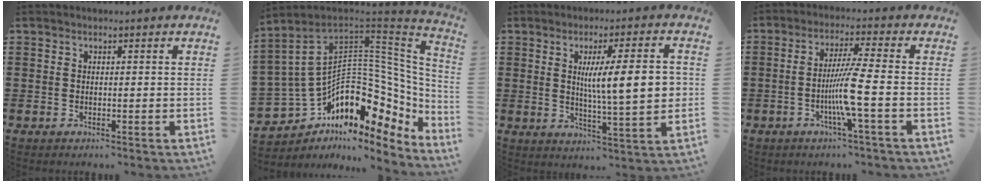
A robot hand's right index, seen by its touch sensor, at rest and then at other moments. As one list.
[{"total": 11.1, "force": [-0.7, 8.9, 6.6], "torque": [-0.140, -0.039, -0.017]}, {"total": 10.5, "force": [1.5, 1.8, 10.2], "torque": [-0.167, -0.004, 0.017]}, {"total": 7.0, "force": [-2.1, -0.6, 6.6], "torque": [-0.128, -0.015, -0.046]}]